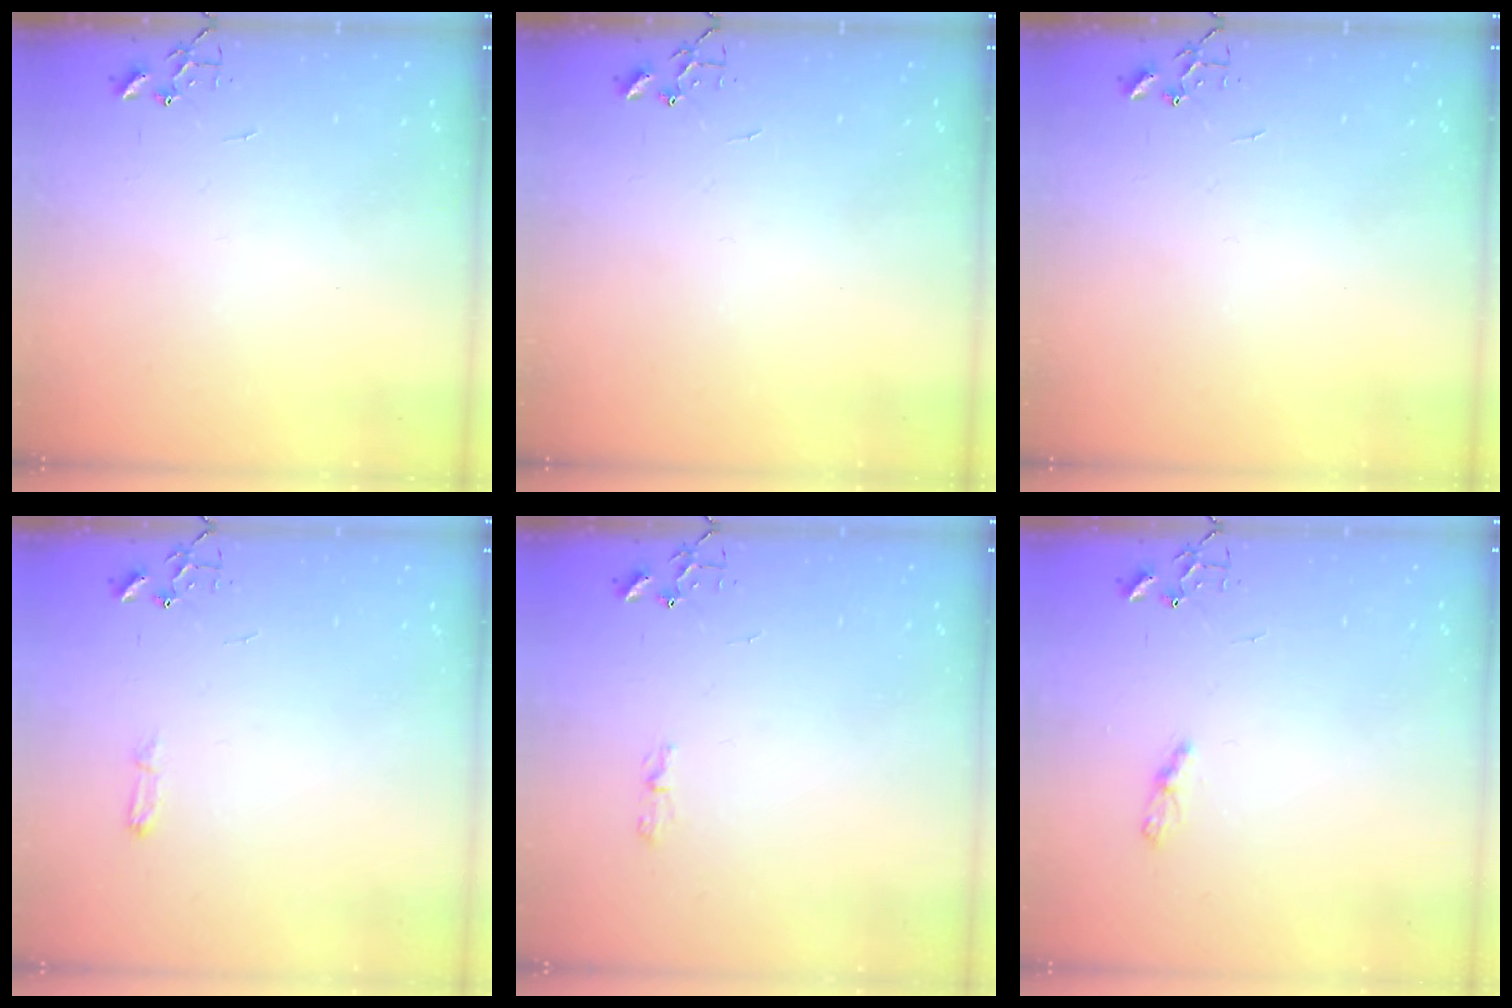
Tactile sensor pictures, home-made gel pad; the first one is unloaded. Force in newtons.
{"total": 0.0}
{"total": 0.0}
{"total": 3.8, "press": 3.8, "slide": 0.5}
{"total": 3.9, "press": 3.9, "slide": 0.5}
{"total": 4.7, "press": 4.7, "slide": 0.4}